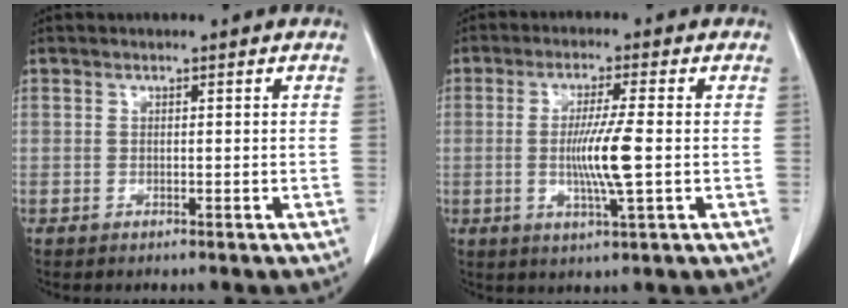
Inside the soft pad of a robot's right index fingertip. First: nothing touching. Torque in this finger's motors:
{"motor_torque": [0.69, 0.54, 0.21, 0.10]}